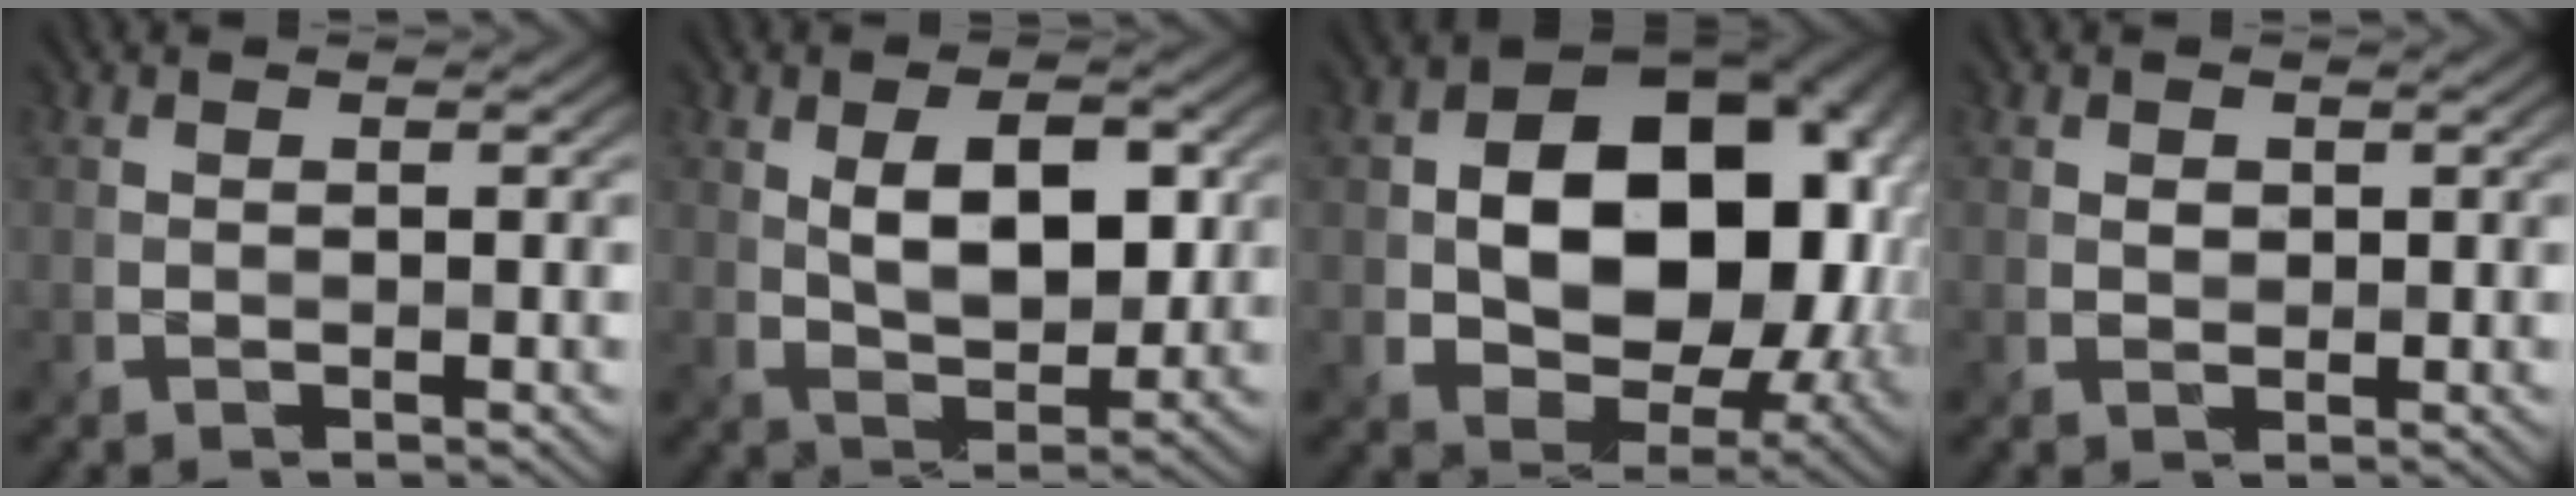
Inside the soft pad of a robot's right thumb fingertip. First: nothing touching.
{"total": 7.8, "force": [1.7, 4.3, 6.2], "torque": [-0.106, -0.004, 0.034]}
{"total": 16.4, "force": [0.7, 11.8, 11.4], "torque": [-0.161, -0.016, 0.031]}
{"total": 0.8, "force": [0.4, 0.7, 0.0], "torque": [-0.005, -0.006, 0.014]}